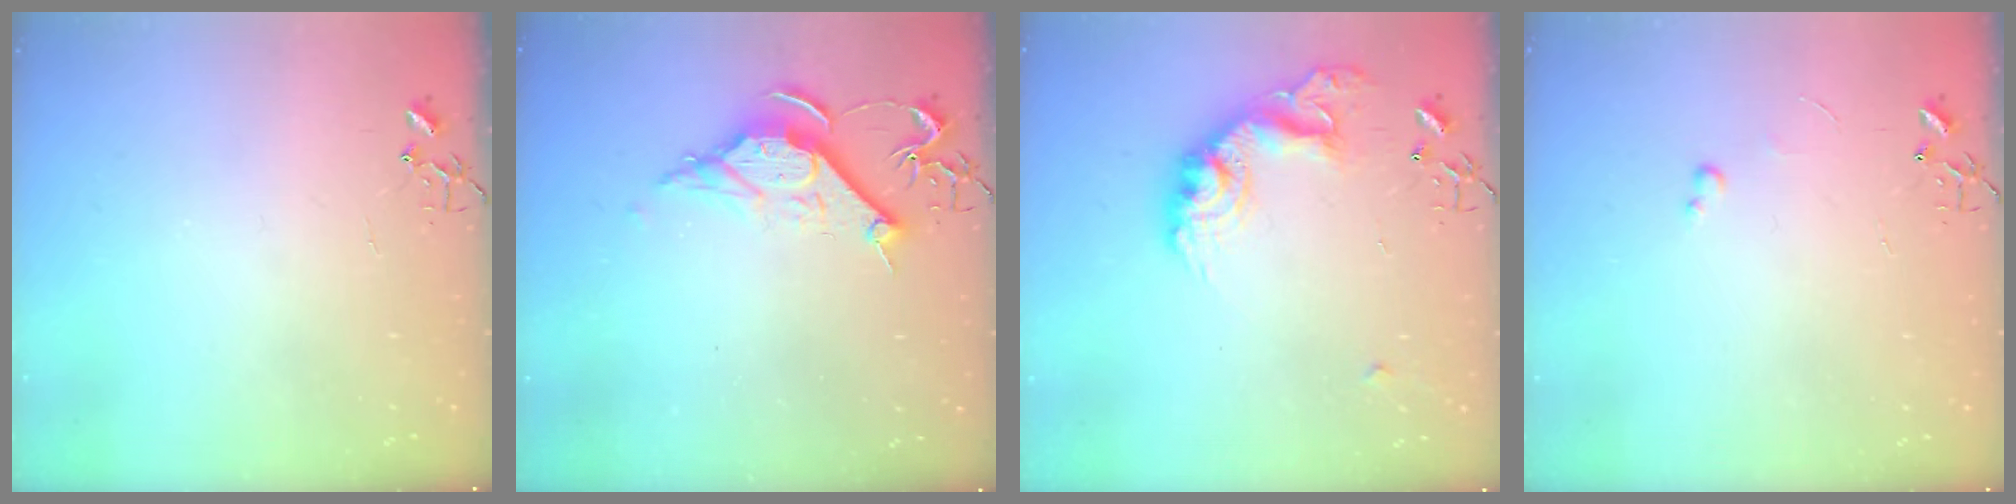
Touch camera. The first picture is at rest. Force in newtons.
{"total": 10.7, "press": 10.7, "slide": 0.7}
{"total": 17.2, "press": 17.2, "slide": 1.2}
{"total": 2.6, "press": 2.6, "slide": 0.4}